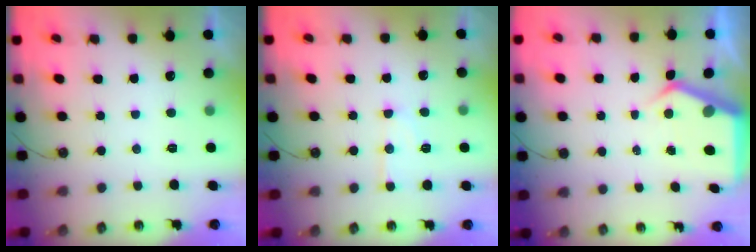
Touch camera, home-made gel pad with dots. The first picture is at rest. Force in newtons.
{"total": 10.1, "press": 10.1, "slide": 0.9}
{"total": 4.6, "press": 4.5, "slide": 0.5}